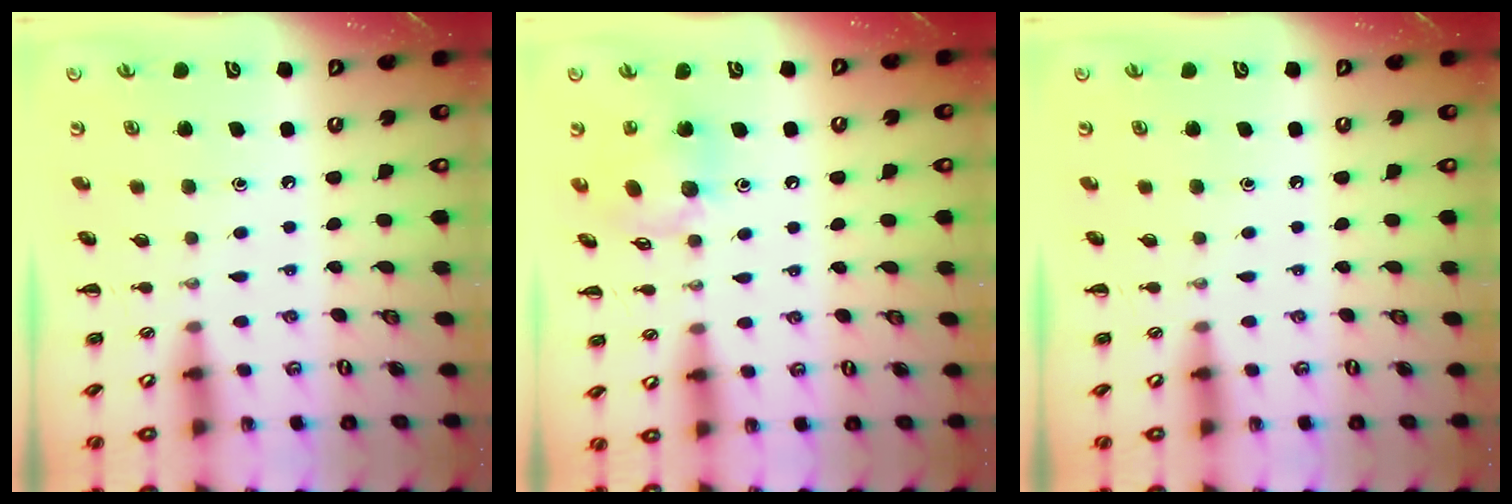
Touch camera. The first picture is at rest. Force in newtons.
{"total": 11.6, "press": 11.5, "slide": 1.4}
{"total": 0.0}